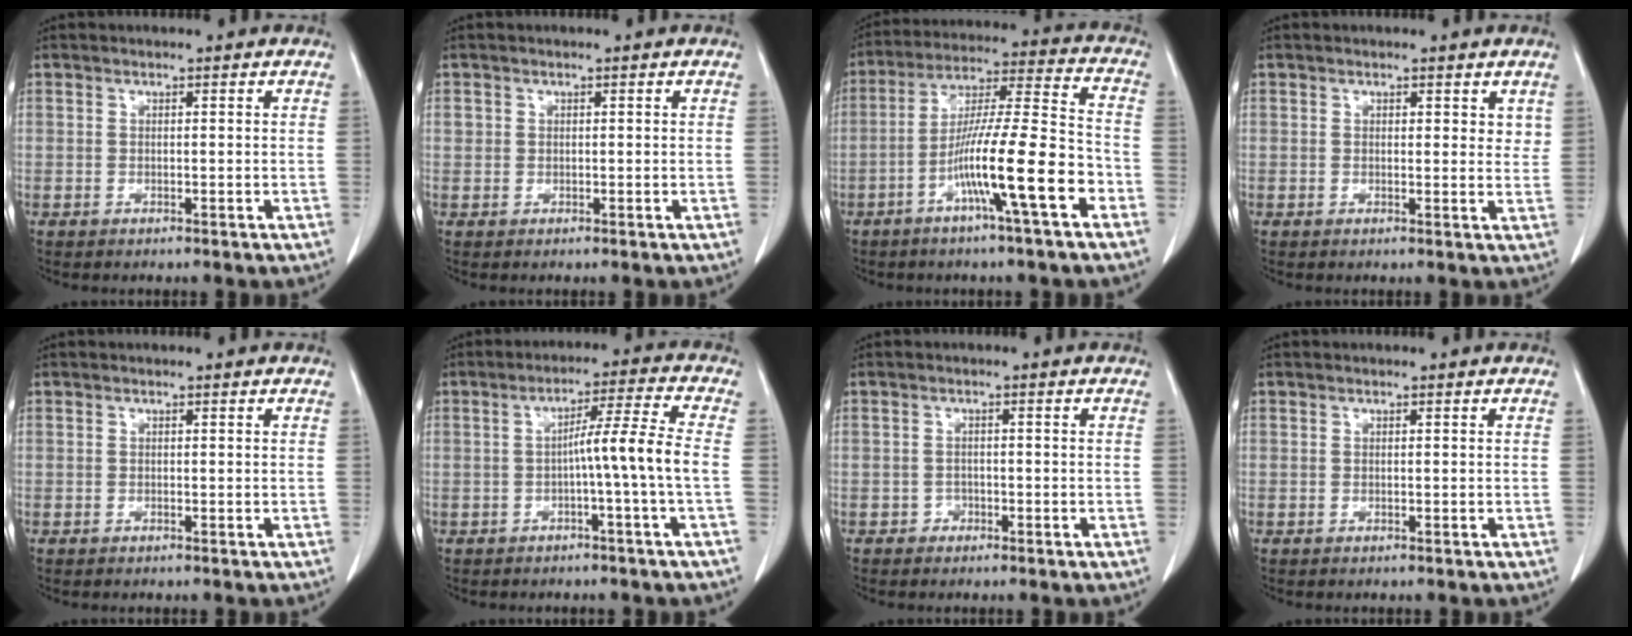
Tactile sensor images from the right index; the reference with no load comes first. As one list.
[{"total": 0.9, "force": [0.2, 0.9, 0.1], "torque": [0.008, 0.006, 0.001]}, {"total": 14.4, "force": [-6.1, 0.0, 13.0], "torque": [-0.229, 0.003, -0.109]}, {"total": 2.1, "force": [1.4, 1.1, 1.1], "torque": [-0.001, -0.008, 0.015]}, {"total": 0.0}, {"total": 6.8, "force": [-1.3, -1.7, 6.4], "torque": [-0.102, 0.014, -0.020]}, {"total": 1.1, "force": [-0.7, 0.9, 0.0], "torque": [0.005, 0.005, -0.017]}, {"total": 0.0}]